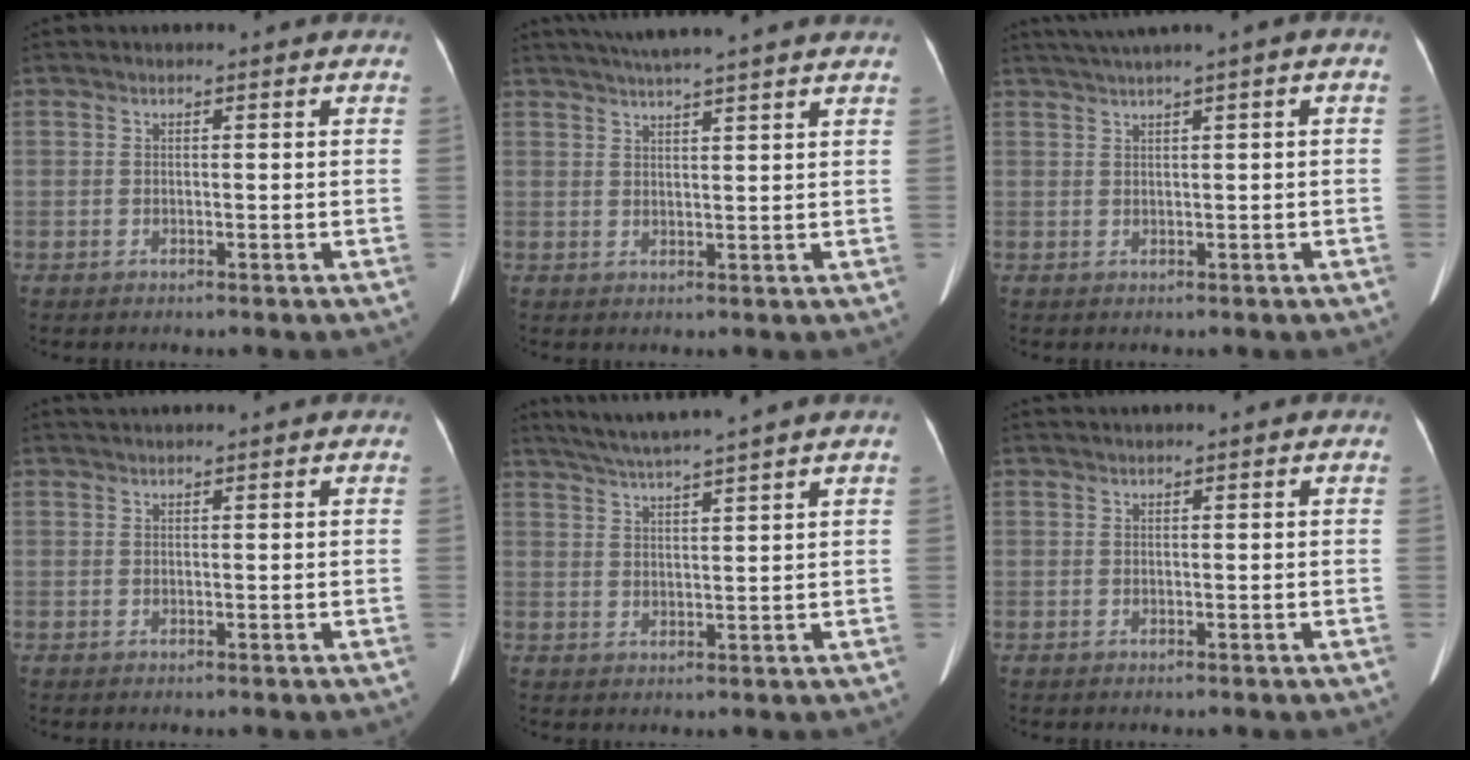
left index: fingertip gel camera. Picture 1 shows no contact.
{"total": 10.5, "force": [9.1, -0.8, 5.3], "torque": [-0.085, 0.029, 0.117]}
{"total": 3.7, "force": [1.9, -0.3, 3.2], "torque": [-0.063, 0.021, 0.040]}
{"total": 2.2, "force": [2.0, -0.3, 0.7], "torque": [-0.007, 0.028, 0.041]}
{"total": 8.5, "force": [7.3, -1.8, 4.0], "torque": [-0.069, 0.016, 0.114]}
{"total": 1.1, "force": [0.9, -0.2, 0.5], "torque": [-0.007, 0.019, 0.024]}